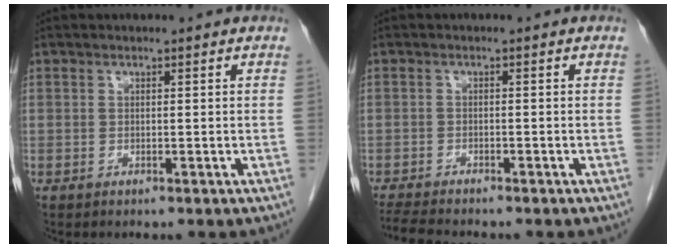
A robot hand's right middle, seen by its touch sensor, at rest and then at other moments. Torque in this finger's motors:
{"motor_torque": [0.45, -0.36, 0.01, 0.02]}